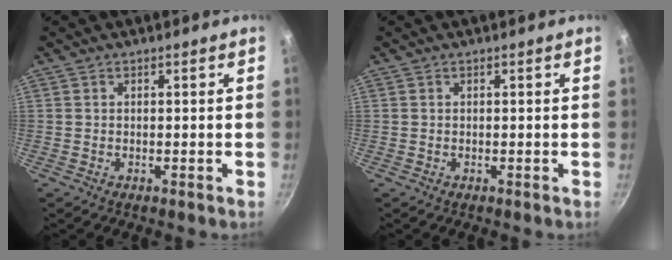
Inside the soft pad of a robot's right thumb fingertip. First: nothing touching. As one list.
[{"total": 0.0}]